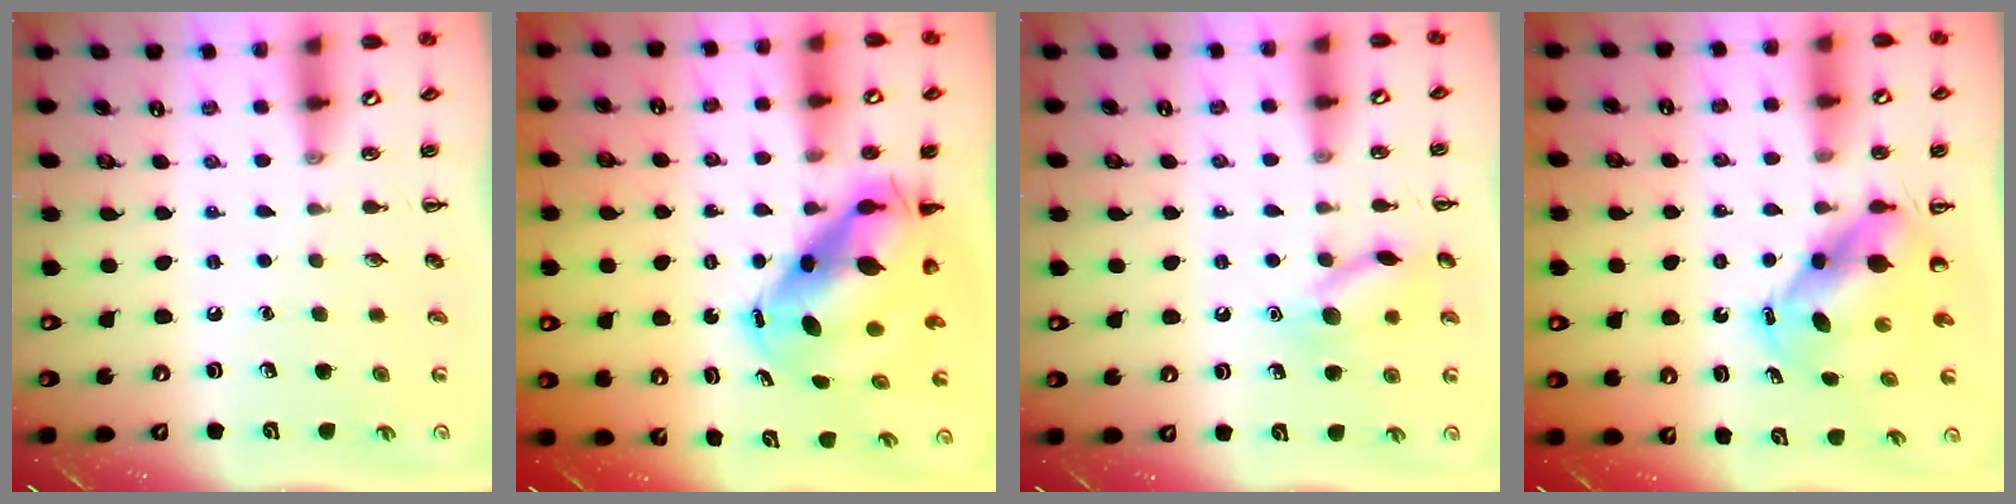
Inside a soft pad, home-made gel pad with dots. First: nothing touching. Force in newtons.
{"total": 11.0, "press": 10.7, "slide": 2.7}
{"total": 12.0, "press": 12.0, "slide": 0.7}
{"total": 6.6, "press": 6.3, "slide": 1.9}